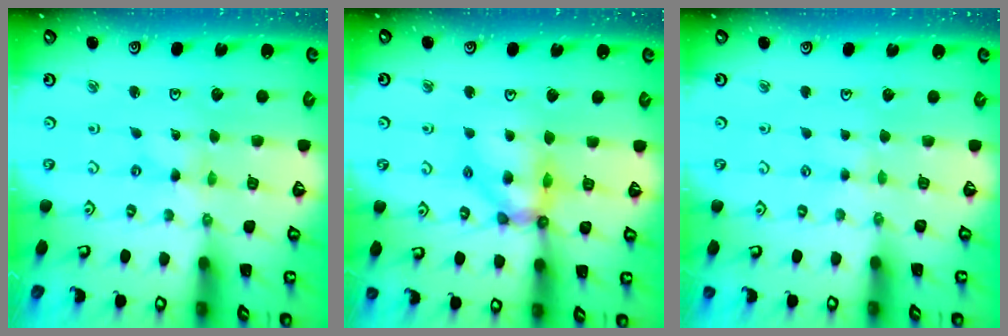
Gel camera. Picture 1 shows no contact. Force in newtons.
{"total": 12.9, "press": 12.8, "slide": 1.5}
{"total": 1.5, "press": 1.5, "slide": 0.3}